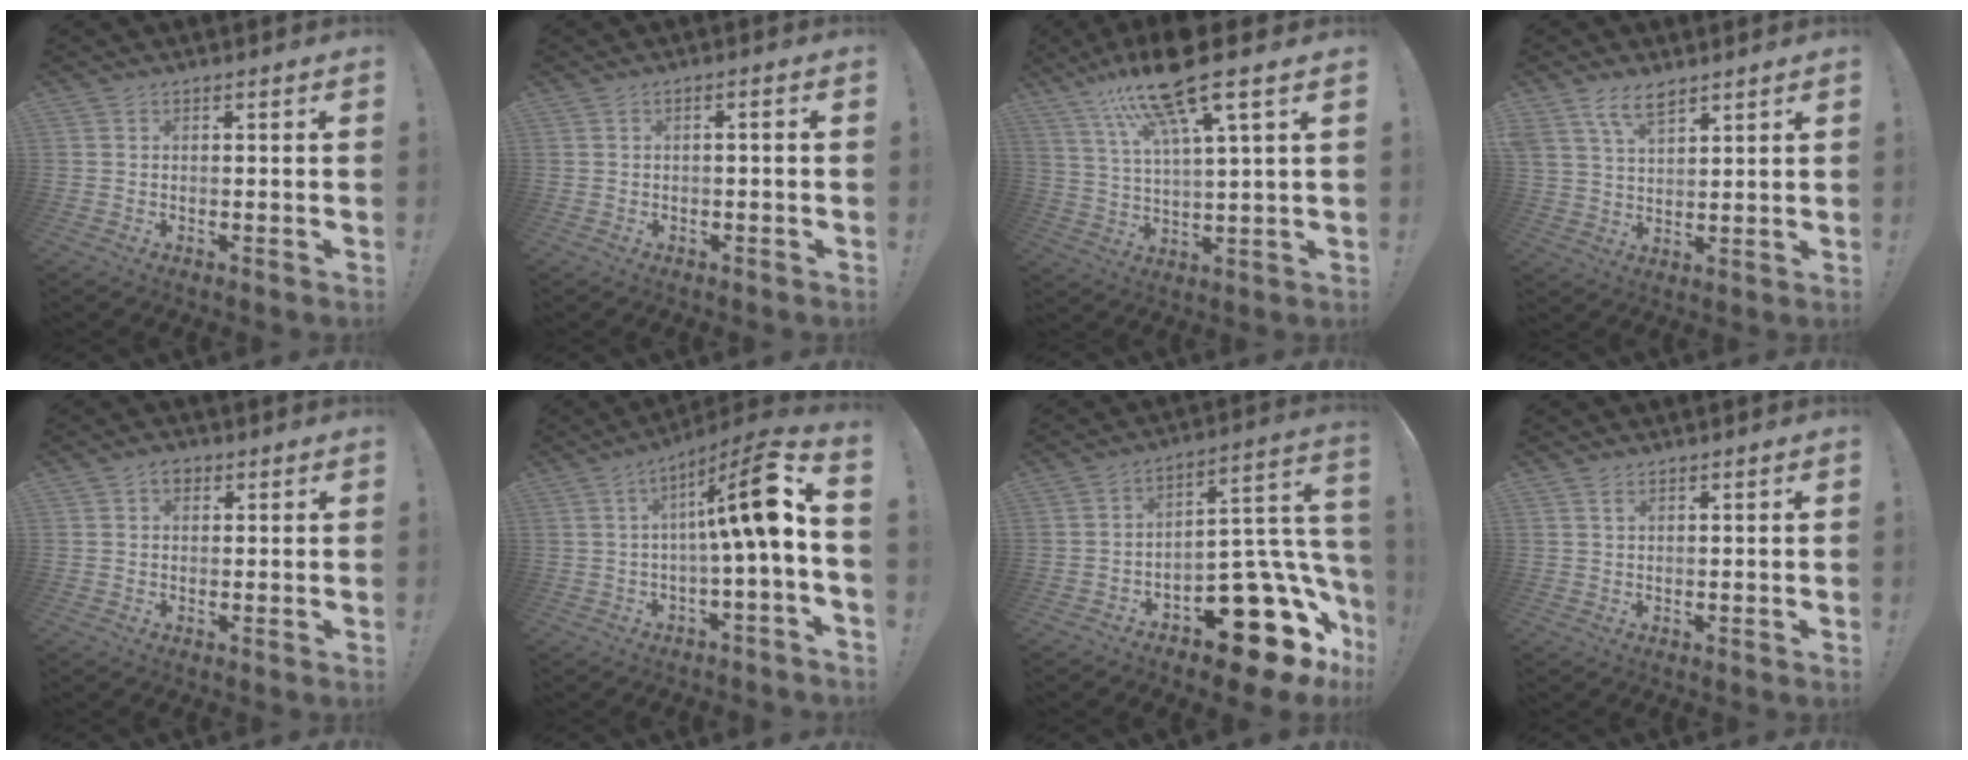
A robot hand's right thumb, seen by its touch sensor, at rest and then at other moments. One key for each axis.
{"total": 1.7, "fx": -1.0, "fy": 0.0, "fz": 1.4, "tx": -0.021, "ty": 0.003, "tz": -0.019}
{"total": 16.5, "fx": 10.8, "fy": 2.7, "fz": 12.2, "tx": -0.209, "ty": -0.056, "tz": 0.172}
{"total": 7.3, "fx": 5.2, "fy": 3.3, "fz": 4.0, "tx": -0.075, "ty": -0.015, "tz": 0.096}
{"total": 3.4, "fx": 1.6, "fy": 2.5, "fz": 1.7, "tx": -0.022, "ty": -0.003, "tz": 0.028}
{"total": 14.7, "fx": 2.4, "fy": 1.1, "fz": 14.4, "tx": -0.215, "ty": -0.012, "tz": 0.020}
{"total": 19.4, "fx": -10.4, "fy": 9.3, "fz": 13.5, "tx": -0.134, "ty": 0.053, "tz": -0.159}
{"total": 1.4, "fx": 0.9, "fy": 0.5, "fz": 1.0, "tx": -0.013, "ty": -0.003, "tz": 0.015}